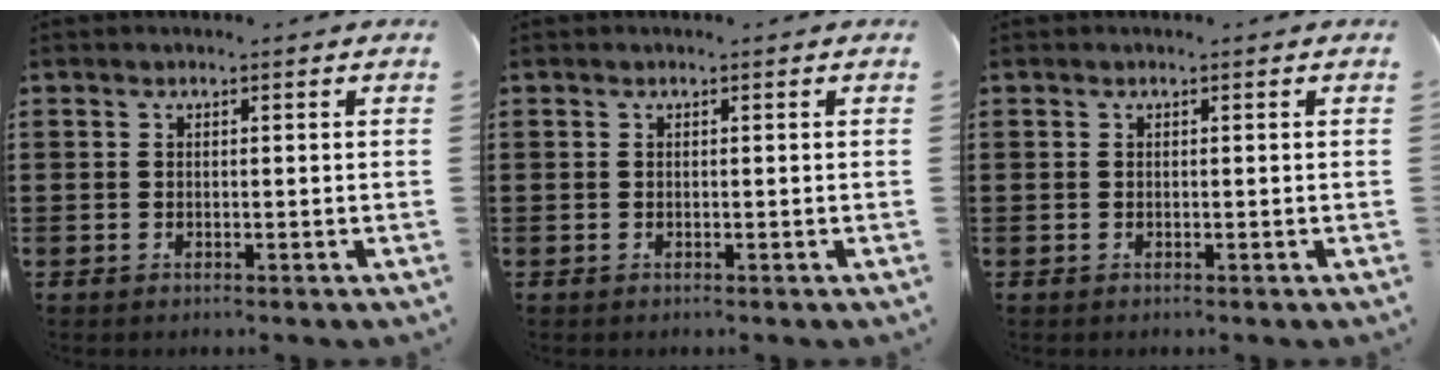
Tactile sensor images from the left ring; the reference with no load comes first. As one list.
[{"total": 0.0}, {"total": 0.0}]